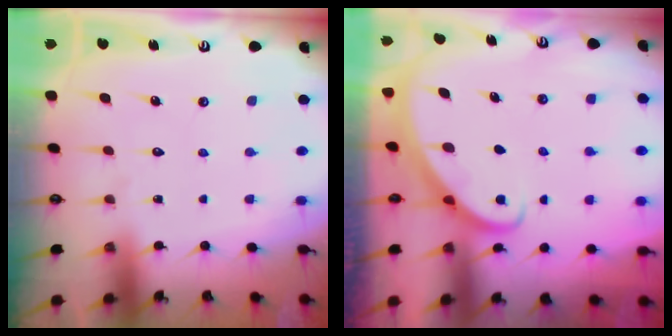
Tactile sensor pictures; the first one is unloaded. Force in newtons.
{"total": 2.7, "press": 2.7, "slide": 0.2}